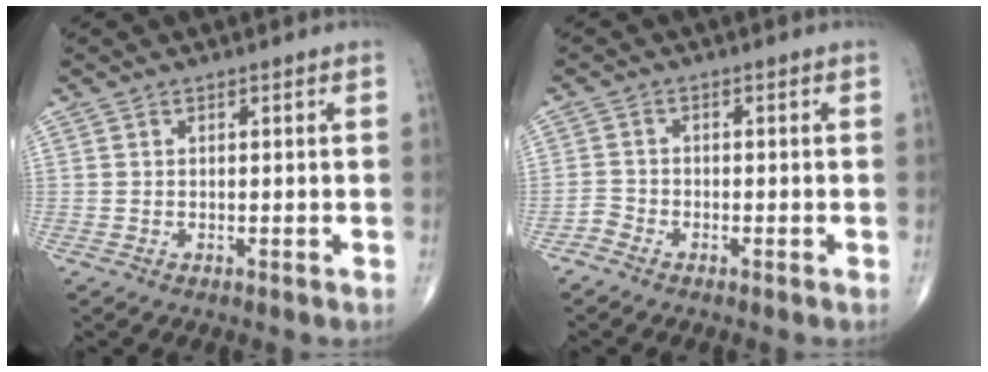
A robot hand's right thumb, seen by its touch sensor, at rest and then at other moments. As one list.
[{"total": 1.7, "force": [-1.5, 0.8, 0.4], "torque": [-0.006, 0.003, -0.035]}]